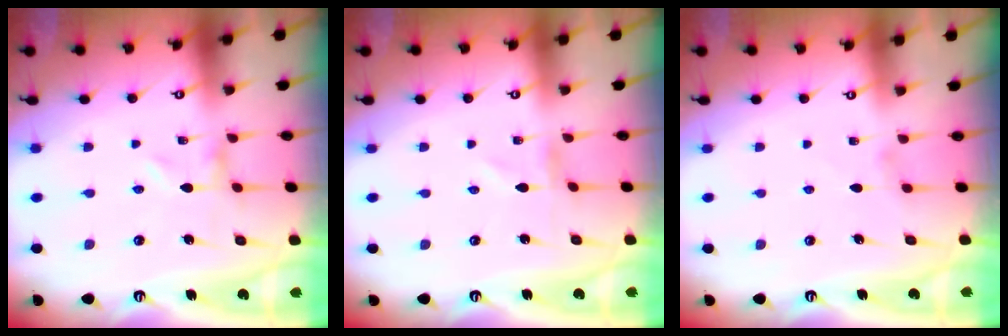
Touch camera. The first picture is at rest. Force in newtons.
{"total": 0.0}
{"total": 1.6, "press": 1.5, "slide": 0.4}